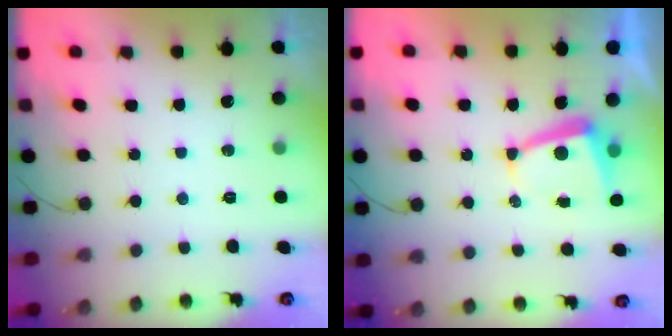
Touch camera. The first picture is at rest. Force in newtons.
{"total": 6.2, "press": 6.1, "slide": 0.9}